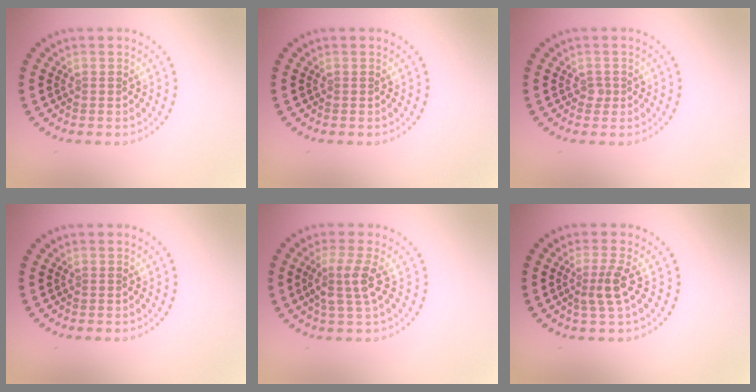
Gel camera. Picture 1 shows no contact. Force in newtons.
{"total": 0.0}
{"total": 0.8, "press": 0.6, "slide": 0.5}
{"total": 0.0}
{"total": 2.9, "press": 2.3, "slide": 1.7}
{"total": 2.3, "press": 1.8, "slide": 1.4}